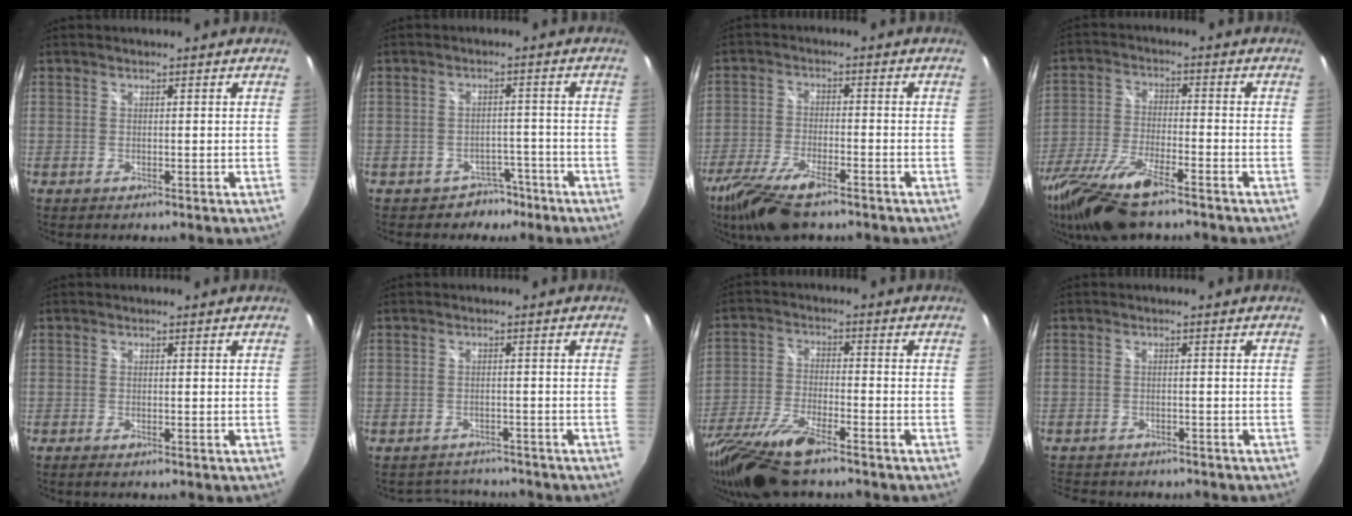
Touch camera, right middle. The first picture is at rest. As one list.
[{"total": 4.6, "force": [-3.3, 3.2, 0.2], "torque": [-0.004, 0.024, -0.040]}, {"total": 12.6, "force": [-9.0, 3.7, 8.0], "torque": [-0.184, -0.038, -0.170]}, {"total": 16.4, "force": [-12.6, 3.3, 10.0], "torque": [-0.221, -0.044, -0.238]}, {"total": 1.1, "force": [-0.8, 0.2, 0.7], "torque": [-0.013, -0.004, -0.015]}, {"total": 5.3, "force": [-5.0, 1.9, 0.3], "torque": [-0.013, 0.007, -0.071]}, {"total": 16.9, "force": [-13.0, 3.5, 10.2], "torque": [-0.227, -0.046, -0.248]}, {"total": 6.6, "force": [-5.8, 2.6, 2.0], "torque": [-0.050, -0.011, -0.083]}]